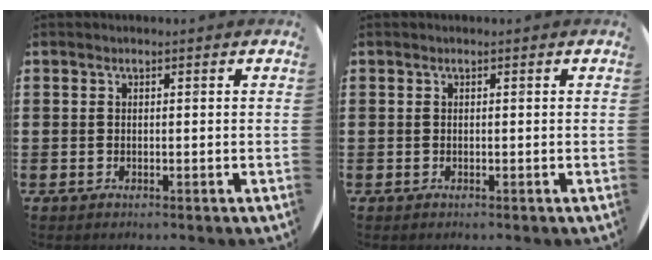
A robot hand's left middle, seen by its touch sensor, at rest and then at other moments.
{"total": 0.0}